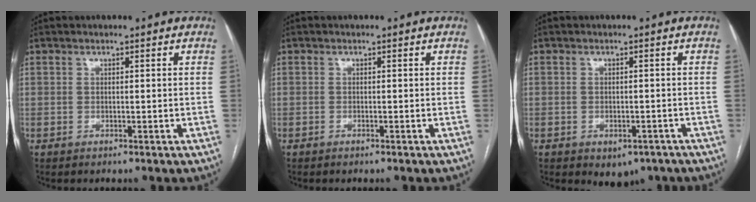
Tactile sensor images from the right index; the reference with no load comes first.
{"total": 0.0}
{"total": 4.8, "force": [-3.4, 2.9, 1.9], "torque": [-0.011, 0.003, -0.037]}